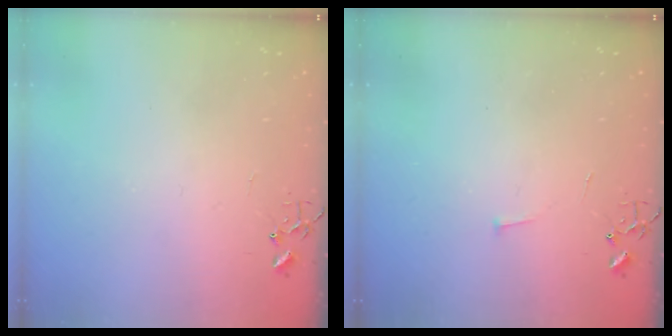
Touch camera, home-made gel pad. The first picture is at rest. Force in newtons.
{"total": 3.0, "press": 2.9, "slide": 0.3}